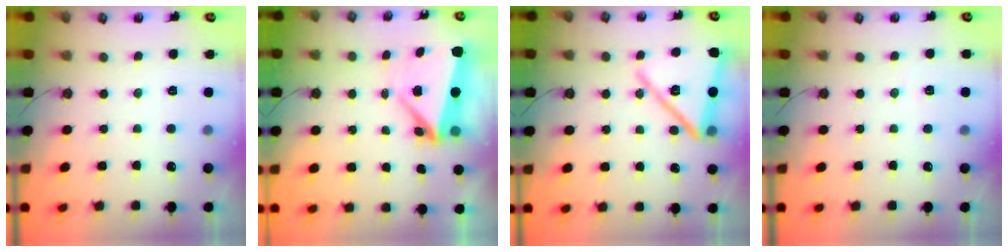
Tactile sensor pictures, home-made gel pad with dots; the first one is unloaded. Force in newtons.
{"total": 5.7, "press": 5.3, "slide": 2.0}
{"total": 18.7, "press": 18.4, "slide": 3.3}
{"total": 2.8, "press": 2.7, "slide": 0.9}